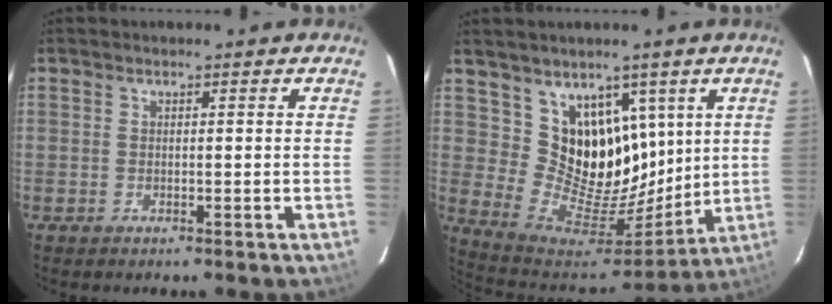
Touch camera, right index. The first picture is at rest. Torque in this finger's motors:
{"motor_torque": [0.62, 0.12, 0.35, 0.10]}